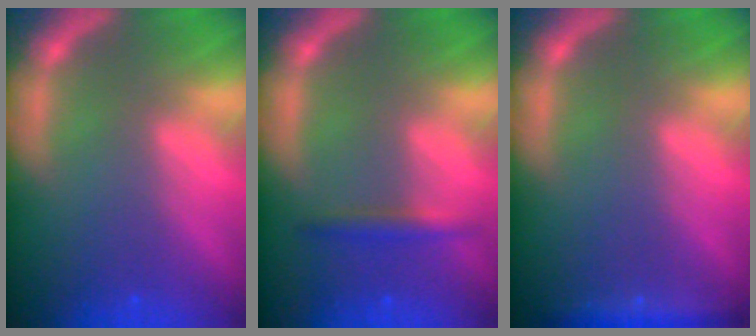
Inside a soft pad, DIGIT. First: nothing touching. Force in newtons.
{"total": 1.9}
{"total": 2.4}